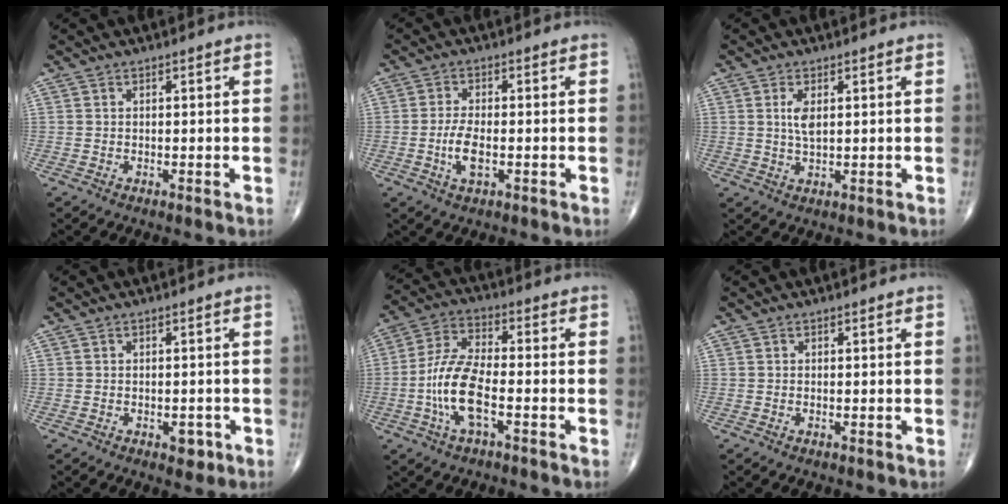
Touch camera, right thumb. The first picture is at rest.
{"total": 4.9, "force": [-1.2, 2.0, 4.3], "torque": [-0.087, 0.001, -0.024]}
{"total": 3.4, "force": [0.9, 1.4, 3.0], "torque": [-0.060, -0.005, 0.021]}
{"total": 2.4, "force": [-1.1, 1.5, 1.6], "torque": [-0.004, 0.002, -0.012]}
{"total": 11.3, "force": [-3.2, 4.3, 9.9], "torque": [-0.208, 0.024, -0.067]}
{"total": 0.0}